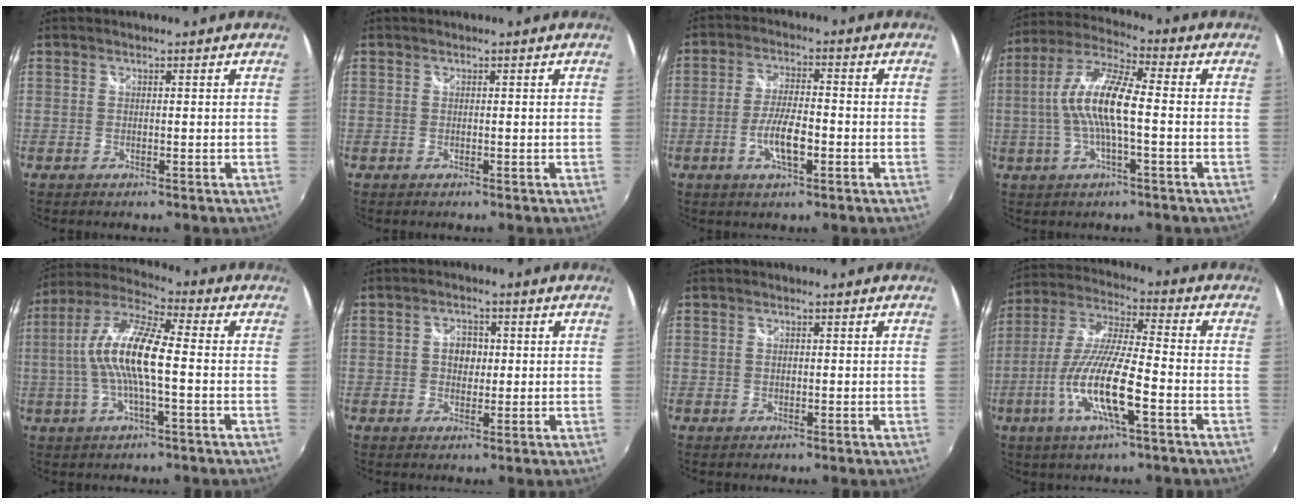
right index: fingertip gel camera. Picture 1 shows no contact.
{"total": 0.0}
{"total": 6.9, "force": [-2.5, 1.8, 6.2], "torque": [-0.123, -0.001, -0.046]}
{"total": 12.0, "force": [-1.0, 2.6, 11.7], "torque": [-0.235, 0.011, -0.022]}
{"total": 13.1, "force": [-0.9, 2.8, 12.8], "torque": [-0.251, 0.011, -0.023]}
{"total": 3.7, "force": [0.2, 3.0, 2.2], "torque": [-0.032, 0.008, 0.003]}
{"total": 0.8, "force": [0.0, 0.7, 0.5], "torque": [-0.007, 0.001, -0.001]}
{"total": 14.7, "force": [-5.6, 2.2, 13.5], "torque": [-0.274, -0.012, -0.109]}